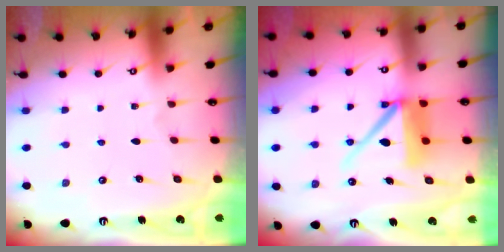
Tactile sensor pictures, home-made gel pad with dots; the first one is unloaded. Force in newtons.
{"total": 11.8, "press": 11.7, "slide": 1.4}